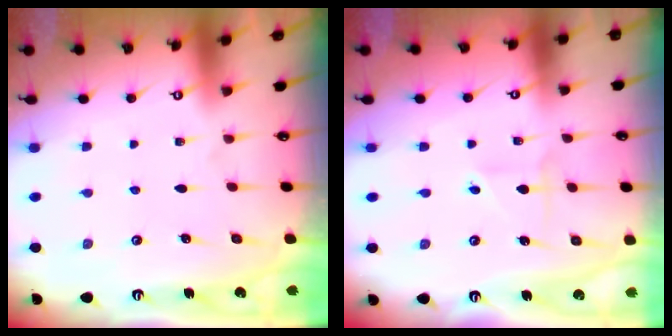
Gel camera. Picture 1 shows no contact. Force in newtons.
{"total": 2.5, "press": 2.3, "slide": 0.9}